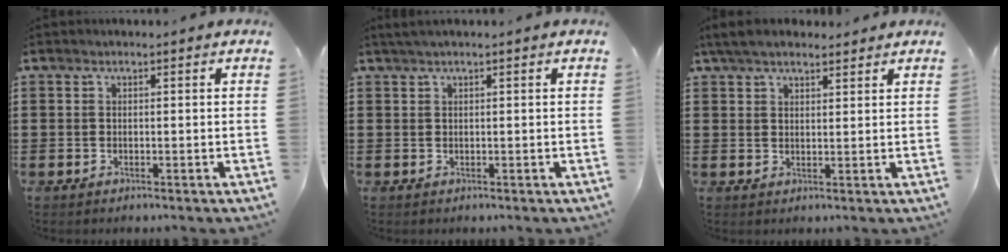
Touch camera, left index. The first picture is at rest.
{"total": 0.8, "force": [0.3, 0.0, 0.7], "torque": [-0.010, -0.001, 0.006]}
{"total": 3.8, "force": [3.1, 1.2, 1.8], "torque": [-0.043, 0.004, 0.058]}